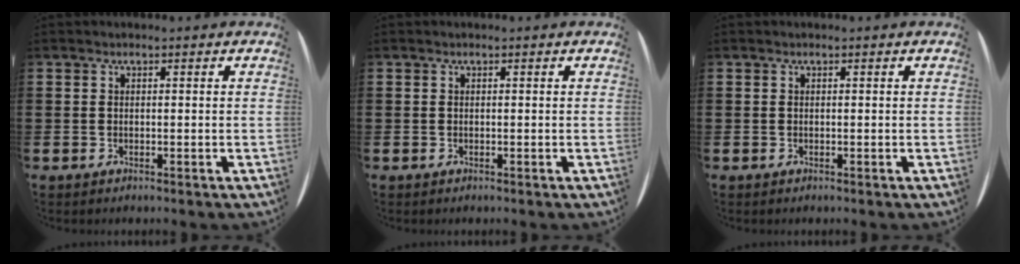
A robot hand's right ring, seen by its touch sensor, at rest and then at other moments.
{"total": 0.0}
{"total": 0.0}